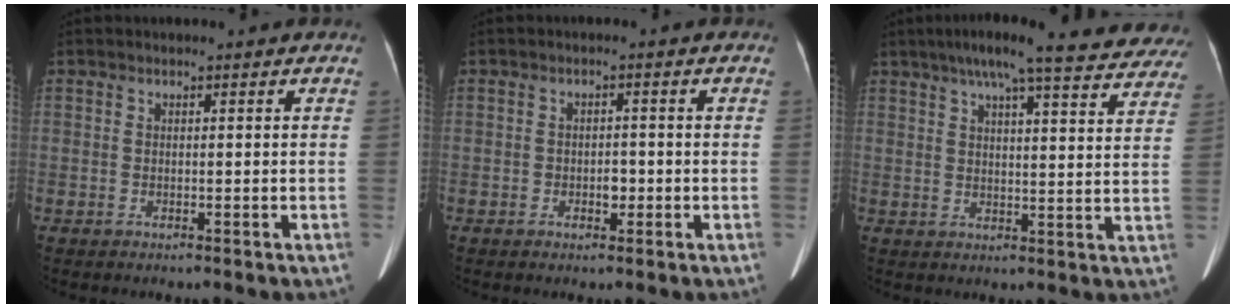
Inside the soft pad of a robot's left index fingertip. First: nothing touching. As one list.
[{"total": 2.1, "force": [-0.7, 1.2, 1.5], "torque": [-0.021, 0.004, -0.007]}, {"total": 23.7, "force": [19.6, 3.9, 12.7], "torque": [-0.185, 0.021, 0.236]}]